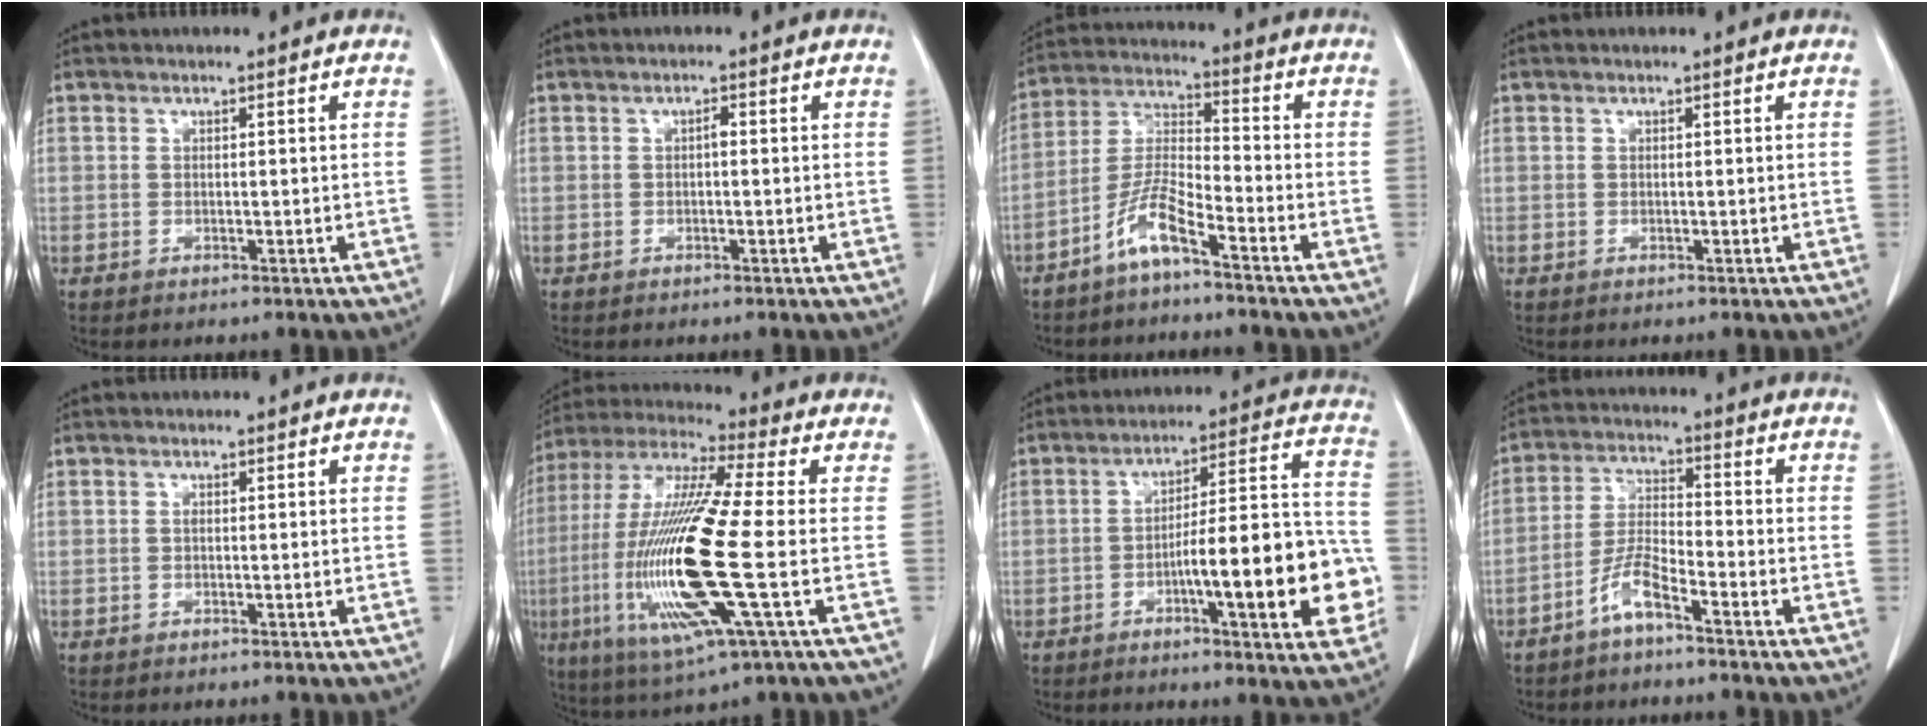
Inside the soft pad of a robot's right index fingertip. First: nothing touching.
{"total": 0.8, "force": [-0.1, 0.2, 0.7], "torque": [-0.014, 0.002, -0.001]}
{"total": 6.9, "force": [-4.8, 0.5, 5.0], "torque": [-0.113, -0.007, -0.100]}
{"total": 0.0}
{"total": 0.0}
{"total": 20.4, "force": [-3.5, 1.1, 20.0], "torque": [-0.432, -0.017, -0.068]}
{"total": 15.4, "force": [-4.4, 2.4, 14.6], "torque": [-0.198, 0.021, -0.059]}
{"total": 5.3, "force": [-3.8, 0.5, 3.7], "torque": [-0.083, 0.000, -0.079]}